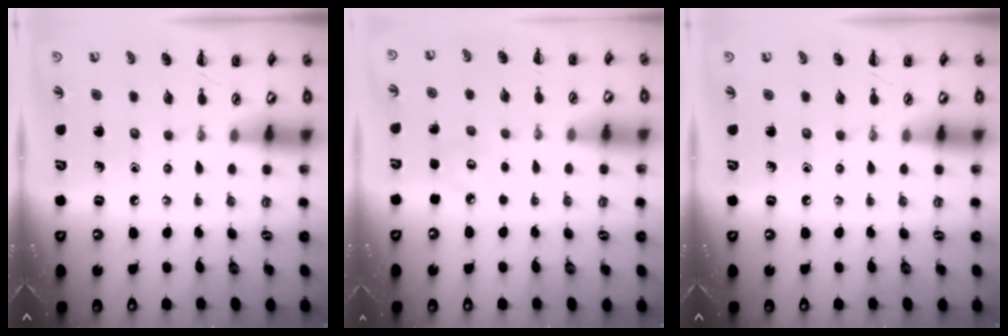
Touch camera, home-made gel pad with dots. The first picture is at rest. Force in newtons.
{"total": 4.2, "press": 4.0, "slide": 1.3}
{"total": 0.0}